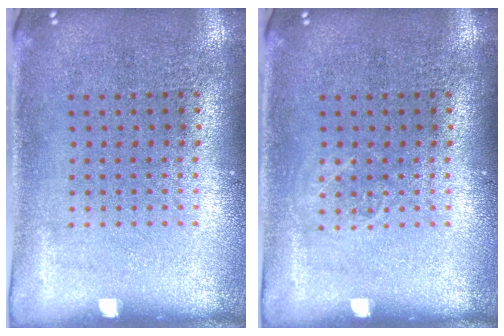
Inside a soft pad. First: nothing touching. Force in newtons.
{"total": 0.9, "press": 0.8, "slide": 0.2}